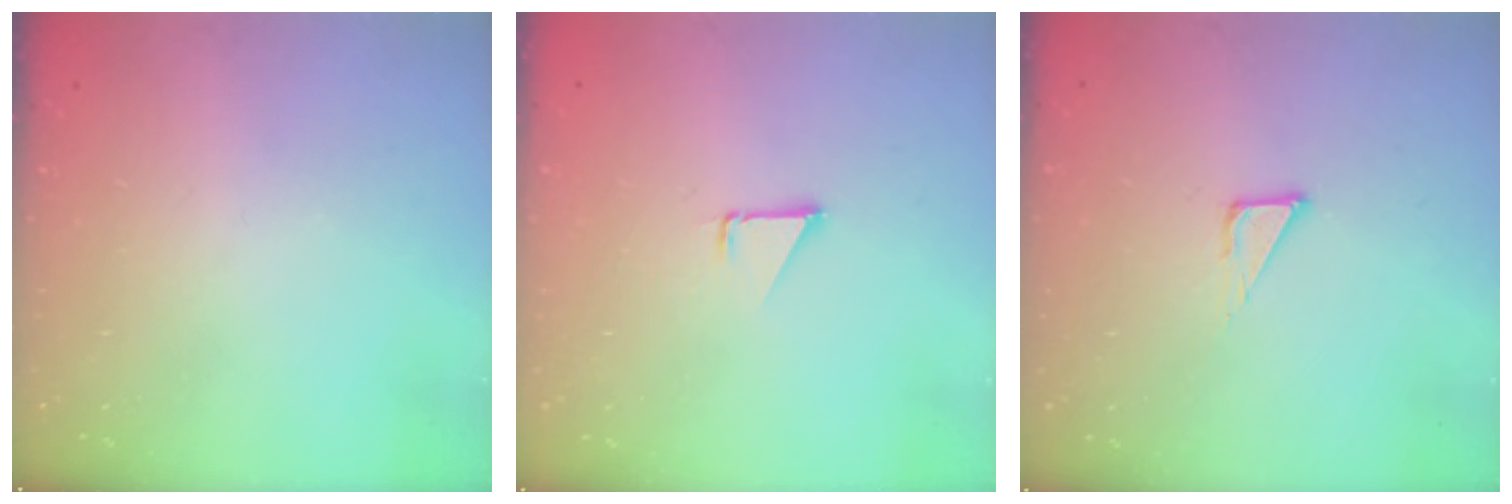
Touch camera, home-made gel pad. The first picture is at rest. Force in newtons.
{"total": 1.3, "press": 1.3, "slide": 0.1}
{"total": 3.6, "press": 3.6, "slide": 0.3}